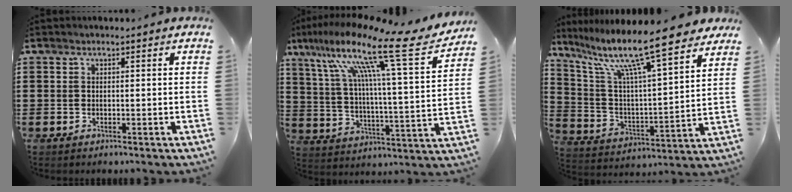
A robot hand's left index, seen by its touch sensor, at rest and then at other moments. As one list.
[{"total": 16.4, "force": [11.9, 1.0, 11.4], "torque": [-0.219, -0.080, 0.179]}, {"total": 12.7, "force": [10.0, 0.9, 7.7], "torque": [-0.169, -0.068, 0.161]}]